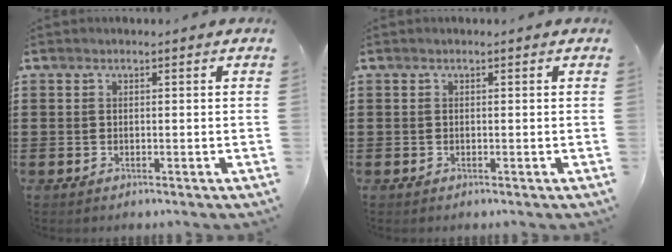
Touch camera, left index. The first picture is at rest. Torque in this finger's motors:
{"motor_torque": [-0.01, -0.01, 0.02, 0.00]}